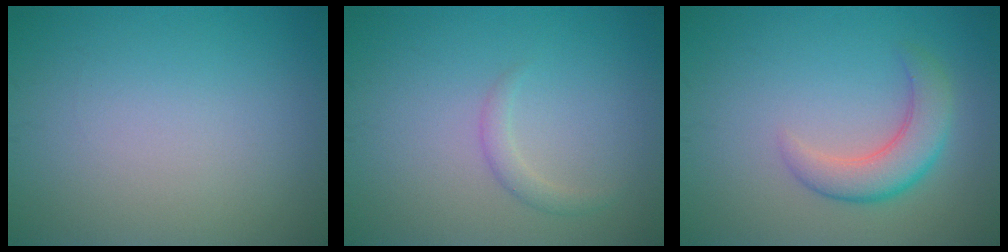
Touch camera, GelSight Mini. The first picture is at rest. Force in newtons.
{"total": 1.3, "press": 1.3, "slide": 0.1}
{"total": 3.9, "press": 3.9, "slide": 0.2}